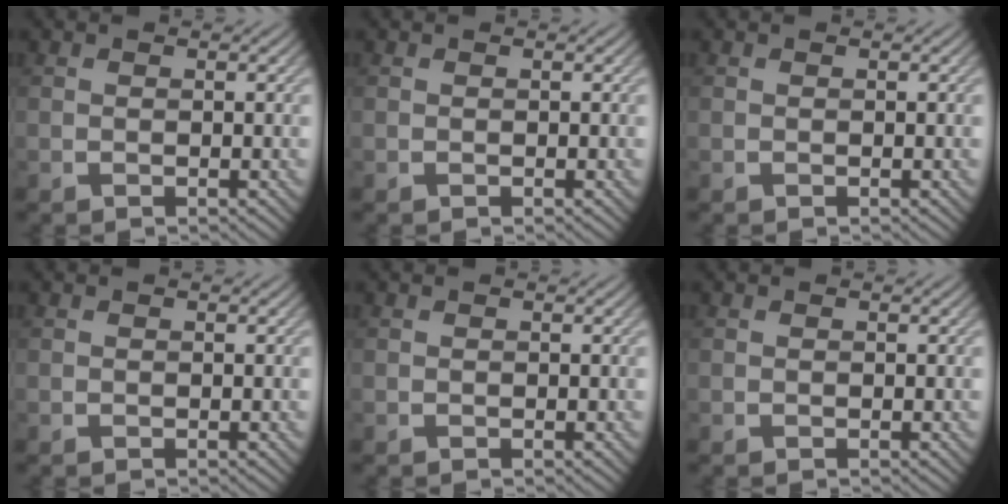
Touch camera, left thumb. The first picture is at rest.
{"total": 0.0}
{"total": 0.0}
{"total": 0.0}
{"total": 0.0}
{"total": 0.0}